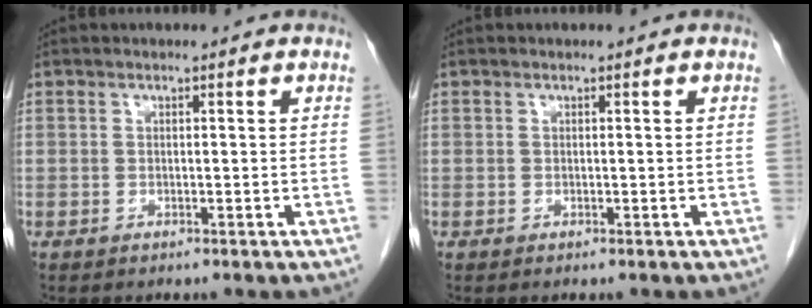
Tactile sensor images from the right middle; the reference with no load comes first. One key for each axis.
{"total": 0.0}